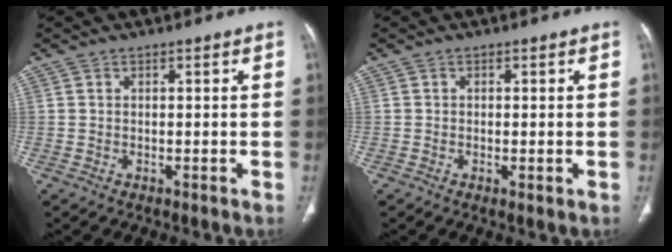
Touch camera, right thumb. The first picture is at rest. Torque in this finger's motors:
{"motor_torque": [-0.29, -0.25, -0.18, -0.29, 0.01]}